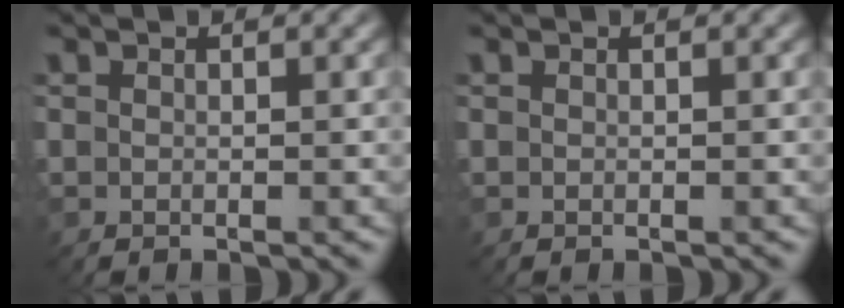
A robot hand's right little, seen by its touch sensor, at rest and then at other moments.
{"total": 0.0}